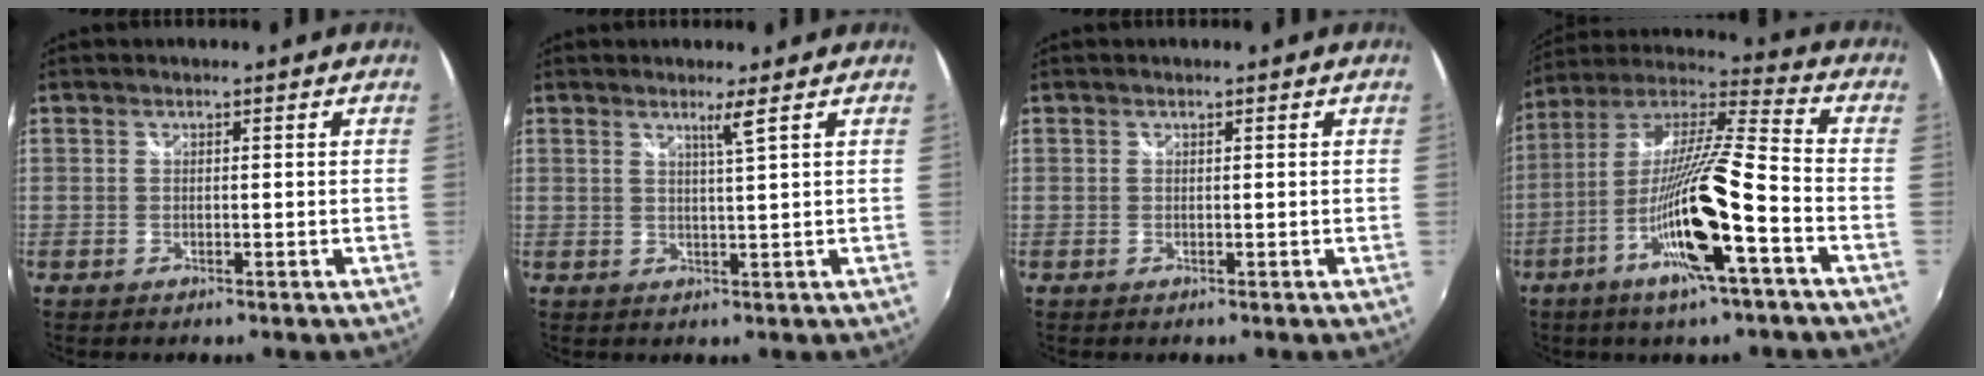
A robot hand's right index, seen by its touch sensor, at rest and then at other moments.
{"total": 2.4, "force": [1.4, -0.9, 1.7], "torque": [-0.035, -0.010, 0.022]}
{"total": 0.0}
{"total": 19.0, "force": [-8.2, 1.5, 17.1], "torque": [-0.311, -0.033, -0.154]}